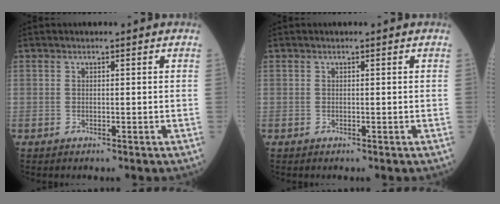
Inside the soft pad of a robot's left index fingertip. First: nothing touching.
{"total": 0.0}